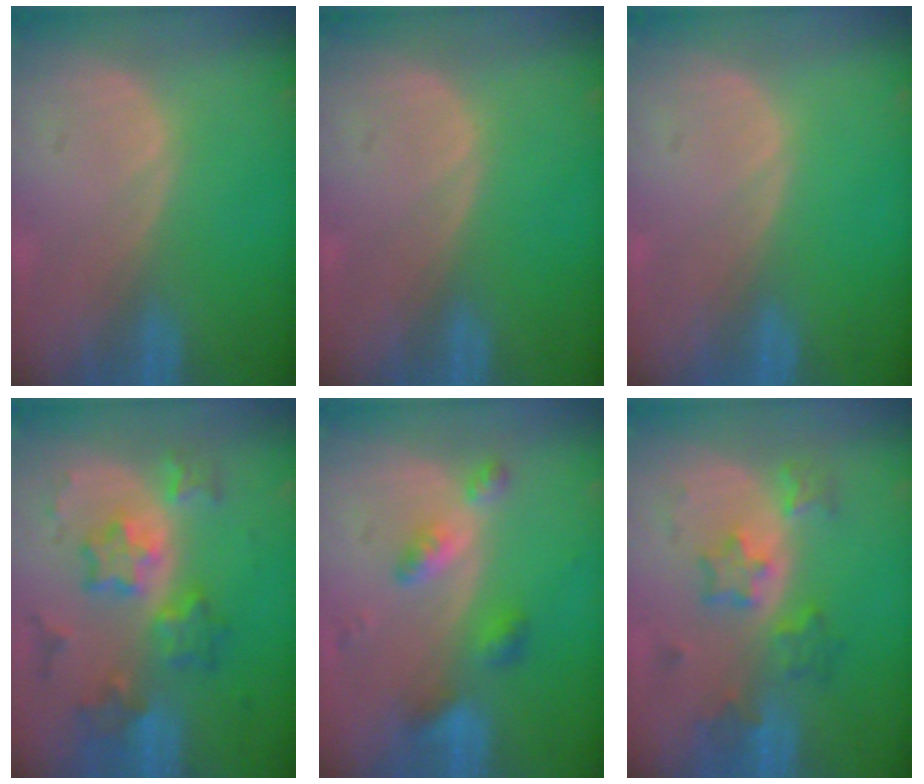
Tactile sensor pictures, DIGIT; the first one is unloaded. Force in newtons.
{"total": 0.0}
{"total": 0.0}
{"total": 8.3, "press": 8.3, "slide": 0.6}
{"total": 5.5, "press": 4.8, "slide": 2.7}
{"total": 6.1, "press": 5.9, "slide": 1.7}